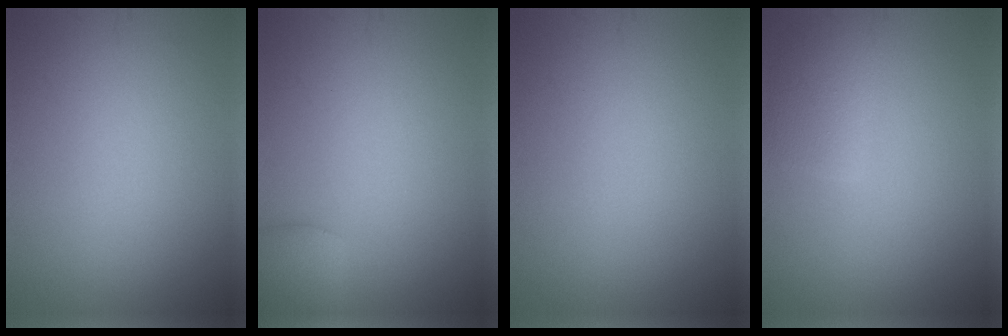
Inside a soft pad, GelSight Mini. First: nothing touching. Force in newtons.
{"total": 2.7, "press": 2.7, "slide": 0.1}
{"total": 0.0}
{"total": 2.8, "press": 2.8, "slide": 0.3}